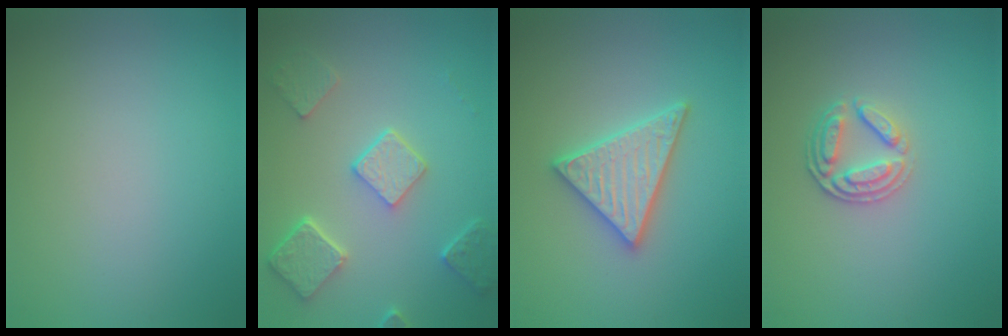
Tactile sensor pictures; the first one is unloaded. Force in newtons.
{"total": 4.8, "press": 3.8, "slide": 3.0}
{"total": 4.4, "press": 4.4, "slide": 0.4}
{"total": 2.6, "press": 2.4, "slide": 1.0}